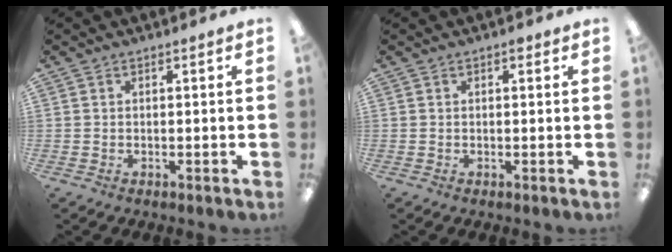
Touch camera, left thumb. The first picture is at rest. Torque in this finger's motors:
{"motor_torque": [0.11, -0.02, -0.08, 0.01, 0.00]}